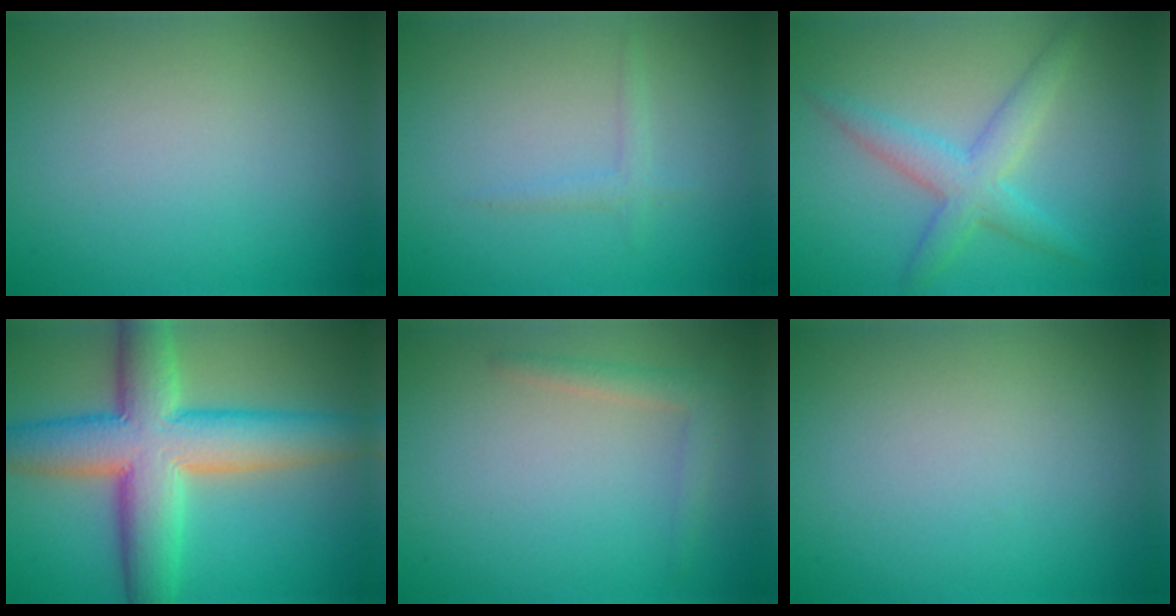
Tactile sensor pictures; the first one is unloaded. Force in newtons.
{"total": 1.0, "press": 1.0, "slide": 0.1}
{"total": 3.7, "press": 3.7, "slide": 0.0}
{"total": 11.2, "press": 11.1, "slide": 0.8}
{"total": 1.8, "press": 1.8, "slide": 0.2}
{"total": 0.0}